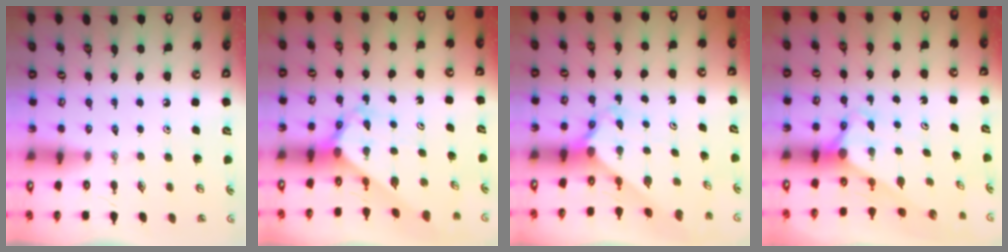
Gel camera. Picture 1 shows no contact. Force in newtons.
{"total": 2.8, "press": 2.8, "slide": 0.1}
{"total": 2.4, "press": 2.3, "slide": 0.2}
{"total": 2.8, "press": 2.8, "slide": 0.0}